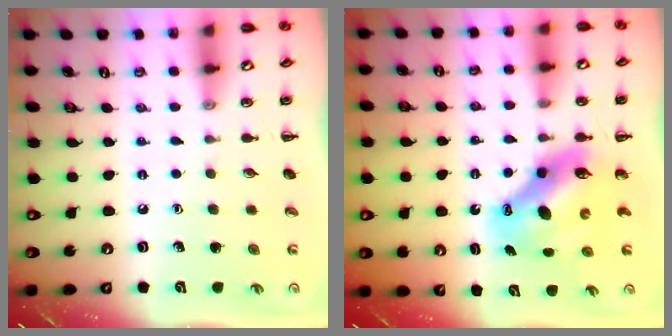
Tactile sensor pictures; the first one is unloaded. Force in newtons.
{"total": 9.6, "press": 9.1, "slide": 3.0}